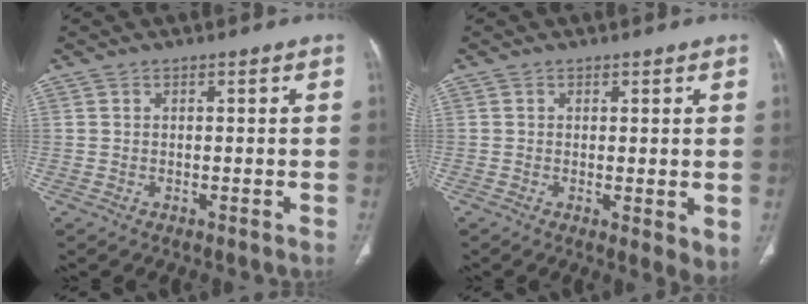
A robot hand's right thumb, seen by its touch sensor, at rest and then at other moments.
{"total": 3.8, "force": [-0.1, 1.3, 3.6], "torque": [-0.055, -0.016, -0.002]}